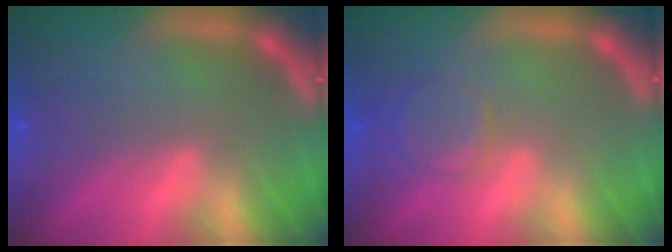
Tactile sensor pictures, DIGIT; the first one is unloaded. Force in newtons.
{"total": 2.9}